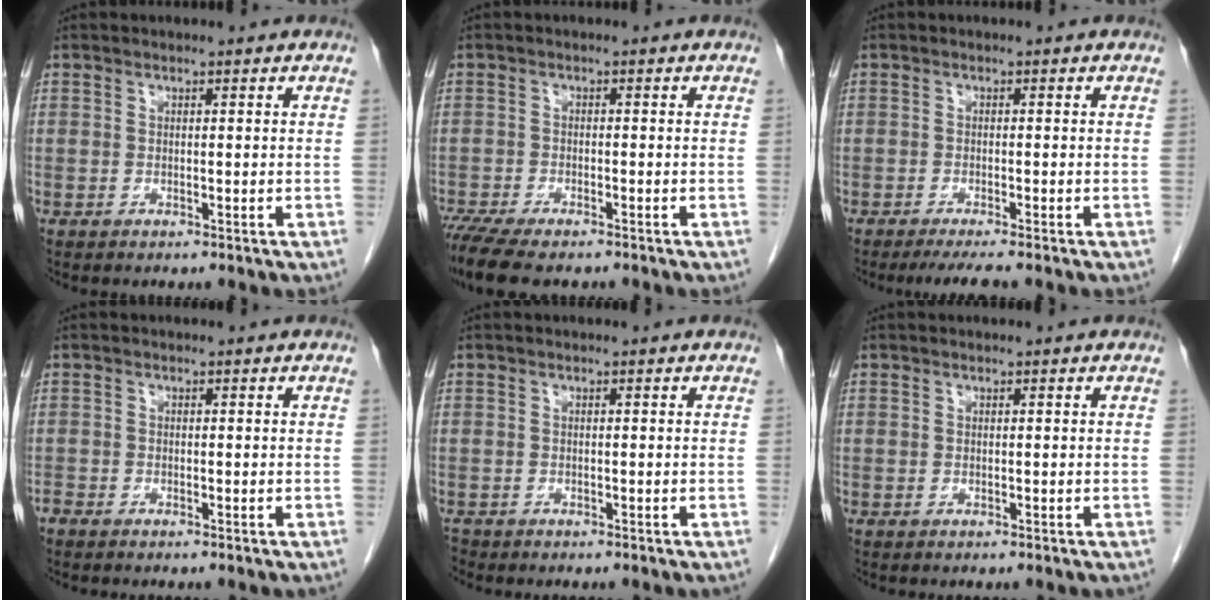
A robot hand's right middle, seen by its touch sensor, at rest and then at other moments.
{"total": 9.3, "force": [-7.5, 2.3, 4.9], "torque": [-0.083, -0.012, -0.121]}
{"total": 3.9, "force": [-3.2, -0.3, 2.3], "torque": [-0.035, -0.010, -0.050]}
{"total": 0.9, "force": [-0.9, 0.2, 0.2], "torque": [-0.008, -0.001, -0.019]}
{"total": 0.9, "force": [-0.8, 0.3, 0.0], "torque": [-0.003, -0.002, -0.016]}
{"total": 0.0}